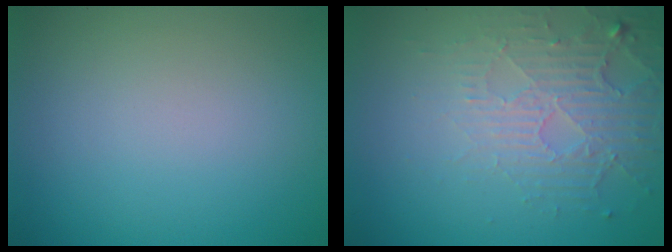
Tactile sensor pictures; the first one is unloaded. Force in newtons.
{"total": 5.2, "press": 3.4, "slide": 4.0}